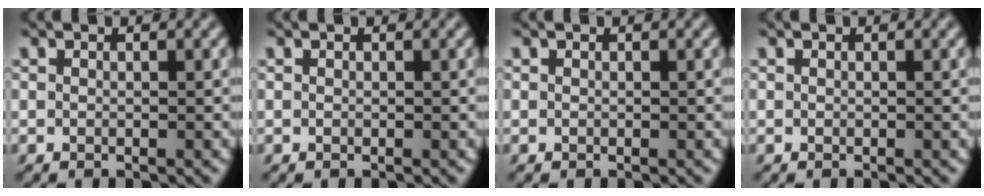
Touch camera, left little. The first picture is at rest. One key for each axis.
{"total": 0.0}
{"total": 0.0}
{"total": 0.0}